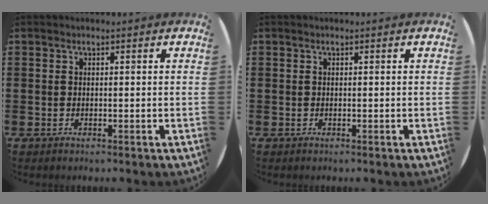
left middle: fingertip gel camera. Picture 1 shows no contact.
{"total": 0.0}